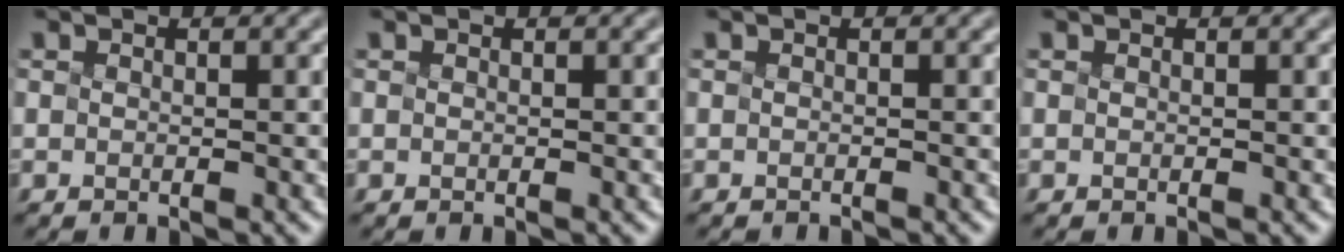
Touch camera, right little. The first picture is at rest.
{"total": 0.0}
{"total": 0.8, "force": [-0.8, -0.1, 0.0], "torque": [-0.001, -0.004, -0.011]}
{"total": 0.0}